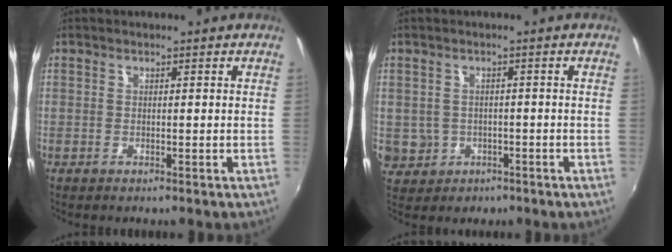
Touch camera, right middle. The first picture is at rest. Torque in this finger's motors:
{"motor_torque": [0.18, -0.15, 0.00, 0.00]}